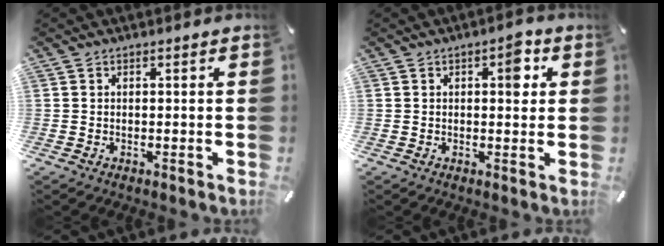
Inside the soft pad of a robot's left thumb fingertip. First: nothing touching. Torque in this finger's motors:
{"motor_torque": [0.69, 0.91, 0.38, -0.45, 0.11]}